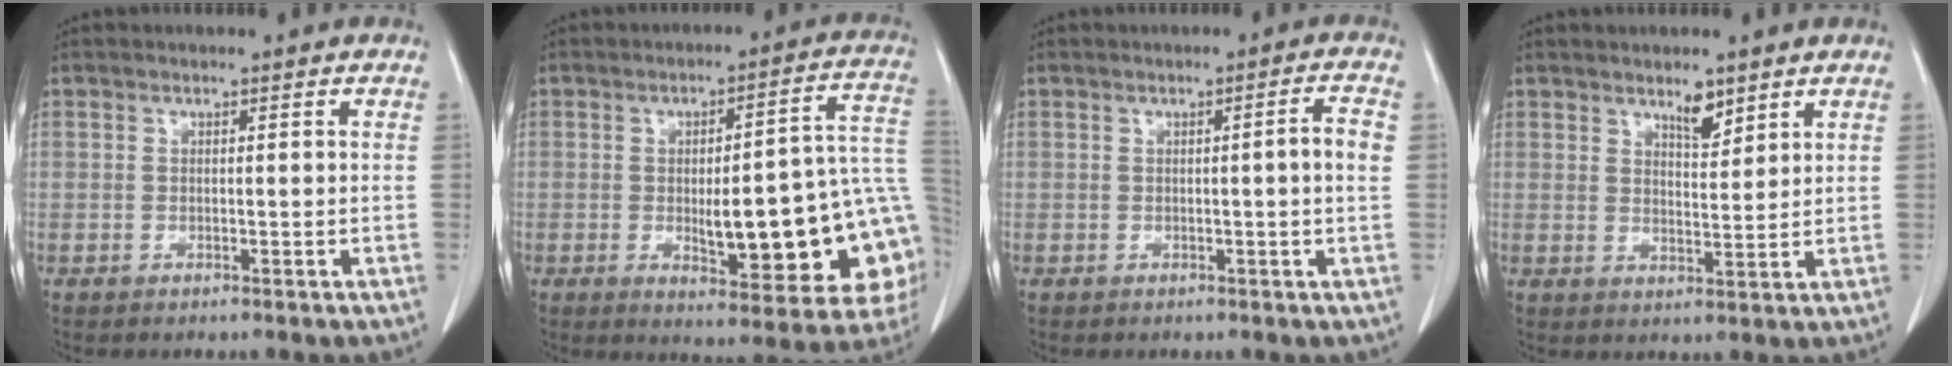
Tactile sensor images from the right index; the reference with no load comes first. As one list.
[{"total": 20.8, "force": [-3.1, 5.1, 20.0], "torque": [-0.179, 0.029, -0.021]}, {"total": 3.2, "force": [0.1, -0.3, 3.2], "torque": [-0.044, 0.002, 0.000]}, {"total": 3.7, "force": [2.8, 1.2, 2.1], "torque": [-0.036, -0.005, 0.049]}]